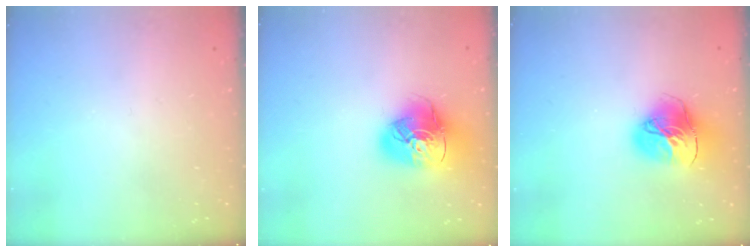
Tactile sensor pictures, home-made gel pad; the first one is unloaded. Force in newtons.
{"total": 15.6, "press": 15.5, "slide": 1.6}
{"total": 16.2, "press": 16.1, "slide": 1.6}